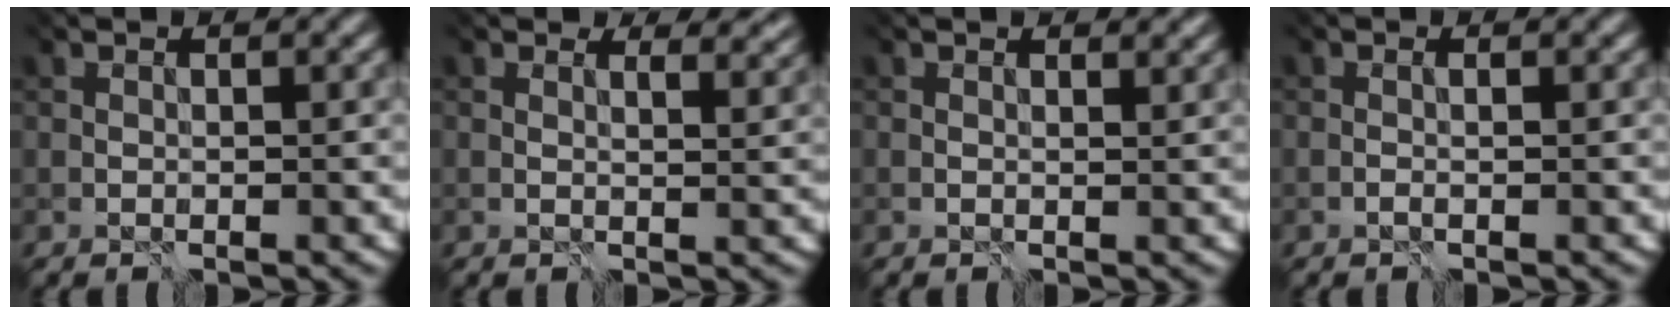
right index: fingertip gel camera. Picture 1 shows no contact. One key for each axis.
{"total": 3.8, "fx": 3.2, "fy": 0.9, "fz": 1.9, "tx": -0.027, "ty": 0.006, "tz": 0.048}
{"total": 1.7, "fx": 1.6, "fy": 0.3, "fz": 0.7, "tx": -0.007, "ty": 0.002, "tz": 0.016}
{"total": 1.1, "fx": -1.0, "fy": -0.3, "fz": 0.3, "tx": 0.007, "ty": 0.007, "tz": -0.020}